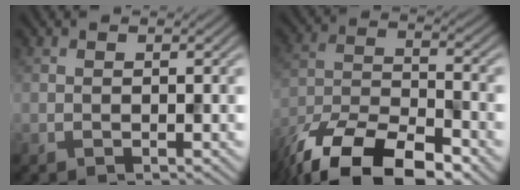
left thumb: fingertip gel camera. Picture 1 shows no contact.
{"total": 14.1, "force": [-10.0, 5.3, 8.4], "torque": [-0.166, -0.016, -0.186]}